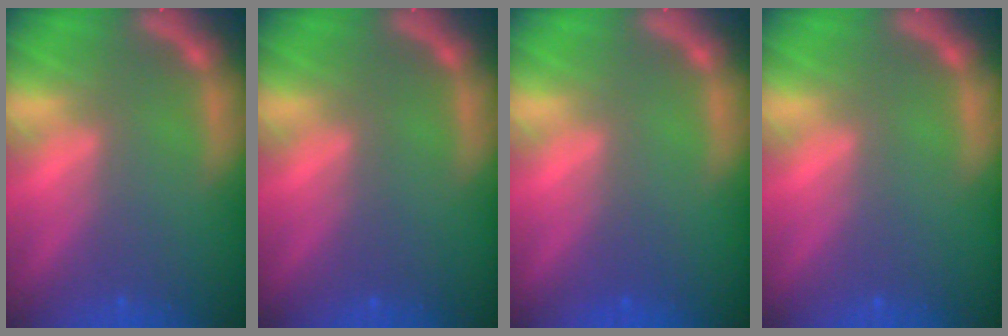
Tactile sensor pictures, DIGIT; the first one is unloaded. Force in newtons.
{"total": 0.0}
{"total": 1.0}
{"total": 0.0}